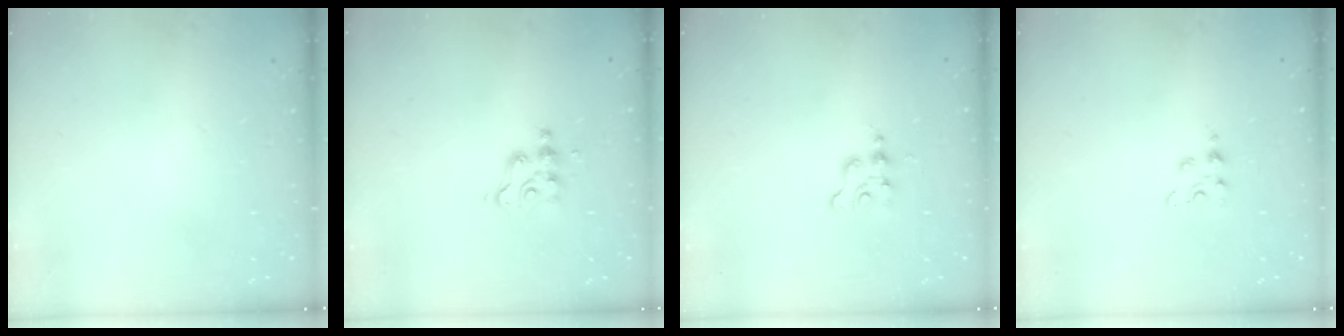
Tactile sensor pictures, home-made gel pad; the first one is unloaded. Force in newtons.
{"total": 4.3, "press": 4.3, "slide": 0.1}
{"total": 1.7, "press": 1.7, "slide": 0.2}
{"total": 2.8, "press": 2.8, "slide": 0.4}